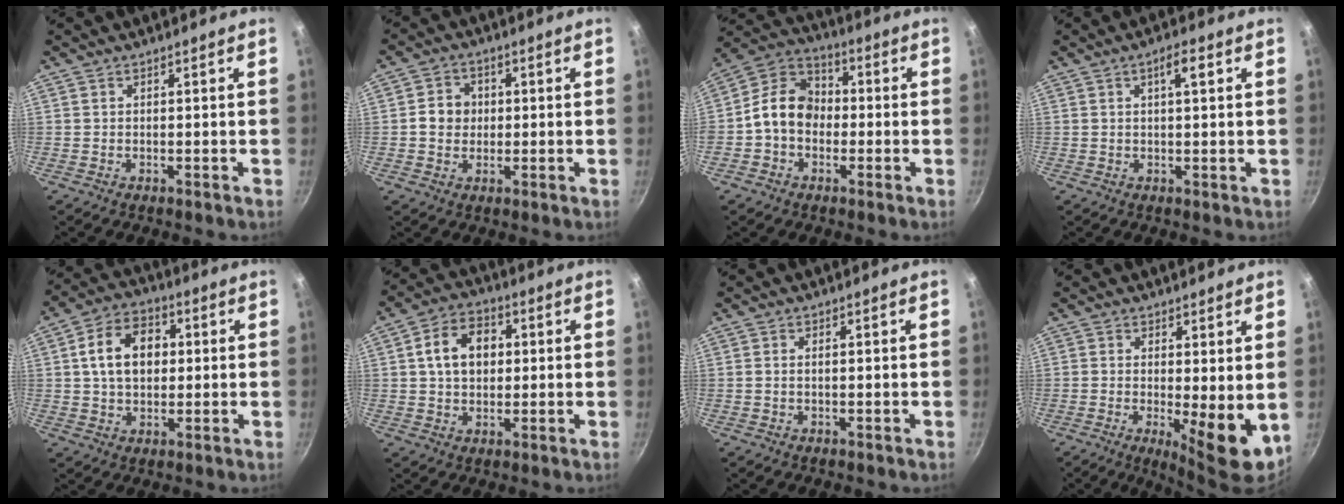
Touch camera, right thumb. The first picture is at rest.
{"total": 5.3, "force": [0.1, 4.8, 2.4], "torque": [-0.015, 0.006, -0.007]}
{"total": 11.0, "force": [-1.2, 8.7, 6.6], "torque": [-0.076, 0.037, -0.045]}
{"total": 4.0, "force": [1.3, 1.0, 3.6], "torque": [-0.053, 0.002, 0.019]}
{"total": 11.5, "force": [1.7, 8.2, 7.9], "torque": [-0.107, 0.017, 0.019]}
{"total": 9.8, "force": [1.7, 7.2, 6.4], "torque": [-0.083, 0.014, 0.019]}
{"total": 0.7, "force": [0.0, 0.2, 0.7], "torque": [-0.016, 0.003, -0.001]}
{"total": 8.3, "force": [-0.4, 2.2, 8.0], "torque": [-0.106, -0.017, 0.003]}